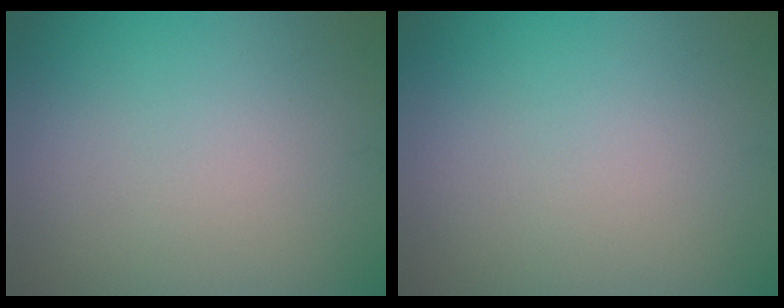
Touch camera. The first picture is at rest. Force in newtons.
{"total": 0.0}